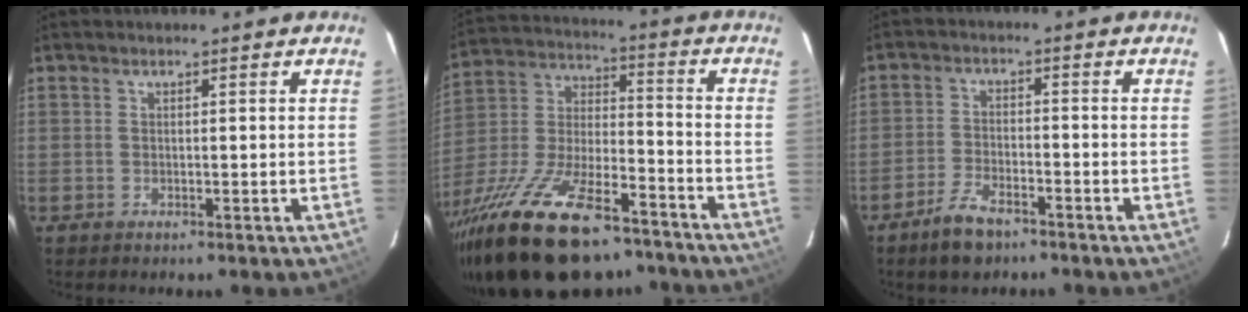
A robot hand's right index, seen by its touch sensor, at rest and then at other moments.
{"total": 29.8, "force": [-21.0, 11.2, 18.0], "torque": [-0.354, -0.031, -0.333]}
{"total": 6.3, "force": [-4.6, 2.6, 3.5], "torque": [-0.088, 0.000, -0.084]}